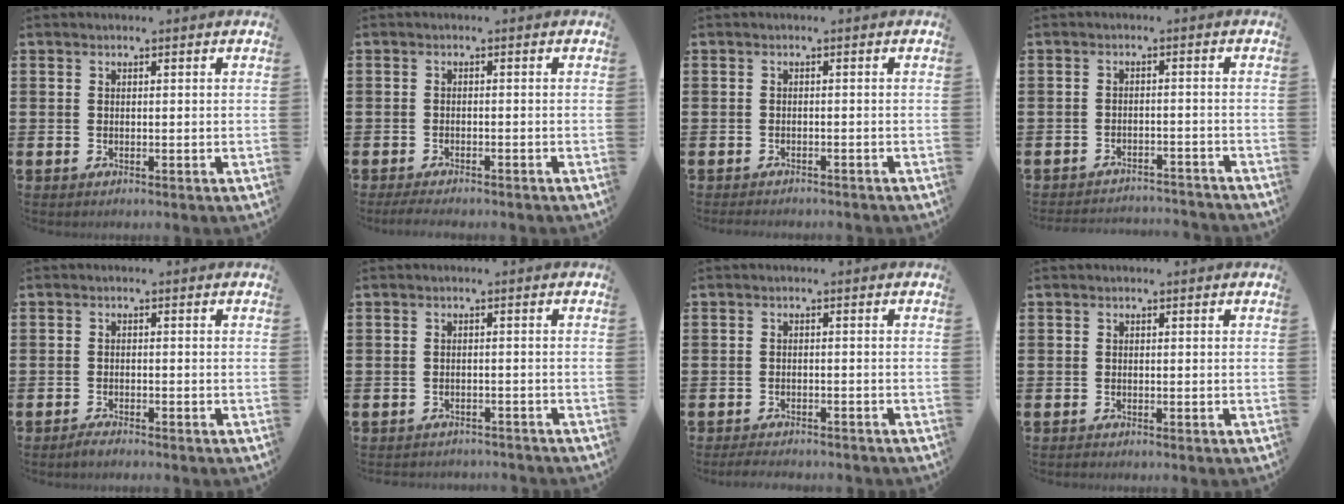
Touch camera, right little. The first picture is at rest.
{"total": 1.2, "force": [-1.0, 0.2, 0.7], "torque": [-0.013, 0.002, -0.019]}
{"total": 0.6, "force": [-0.6, 0.1, 0.1], "torque": [-0.003, -0.002, -0.011]}
{"total": 2.1, "force": [-2.1, 0.0, 0.0], "torque": [-0.005, 0.004, -0.046]}
{"total": 1.2, "force": [-1.2, 0.1, 0.3], "torque": [-0.008, 0.000, -0.023]}
{"total": 1.0, "force": [-1.0, 0.1, 0.0], "torque": [-0.004, 0.002, -0.021]}
{"total": 1.6, "force": [-1.6, 0.0, 0.1], "torque": [-0.007, 0.004, -0.034]}
{"total": 0.0}